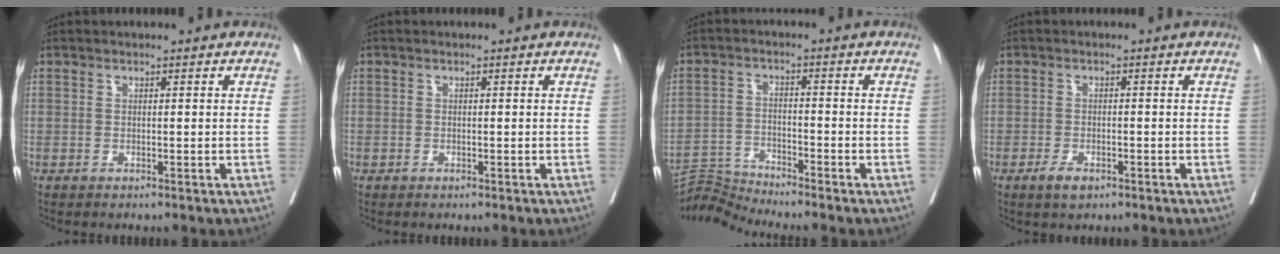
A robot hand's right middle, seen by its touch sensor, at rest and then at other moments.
{"total": 0.5, "force": [-0.3, 0.5, -0.1], "torque": [-0.004, 0.005, -0.008]}
{"total": 5.4, "force": [-4.9, -2.0, -0.9], "torque": [0.002, -0.014, -0.094]}
{"total": 2.5, "force": [-1.6, 0.9, 1.8], "torque": [-0.039, -0.002, -0.026]}